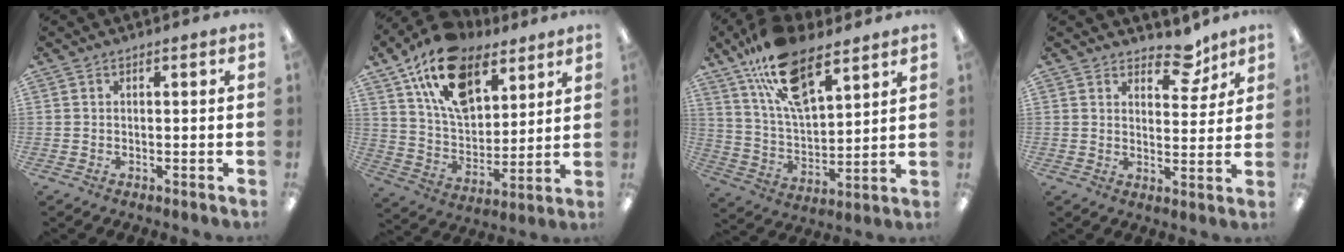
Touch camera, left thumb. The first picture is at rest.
{"total": 18.2, "force": [11.2, 10.2, 10.1], "torque": [-0.183, -0.042, 0.206]}
{"total": 16.9, "force": [11.2, 7.2, 10.4], "torque": [-0.192, -0.045, 0.200]}
{"total": 7.7, "force": [5.9, 3.8, 3.2], "torque": [-0.025, -0.039, 0.099]}